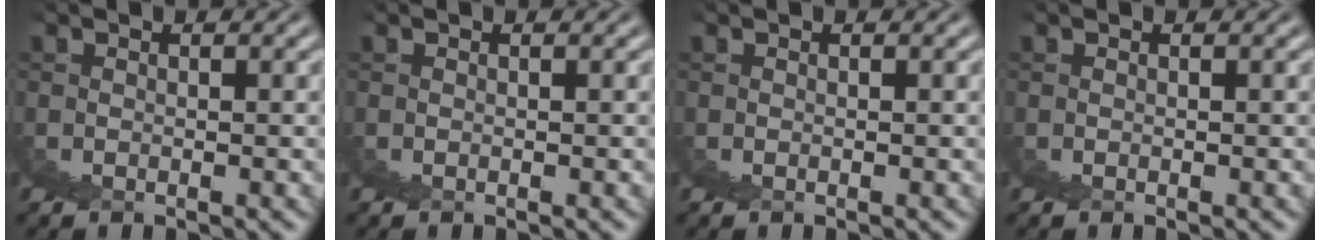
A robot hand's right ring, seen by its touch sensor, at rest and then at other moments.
{"total": 0.0}
{"total": 0.0}
{"total": 0.0}